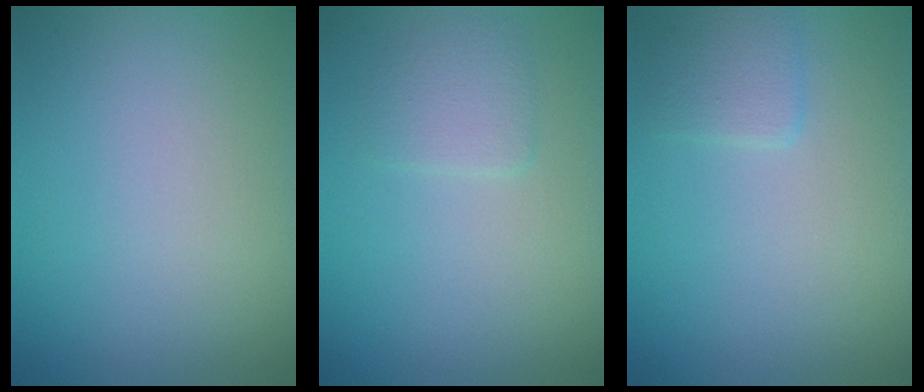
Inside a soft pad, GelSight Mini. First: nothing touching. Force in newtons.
{"total": 1.6, "press": 1.6, "slide": 0.3}
{"total": 1.6, "press": 1.6, "slide": 0.1}